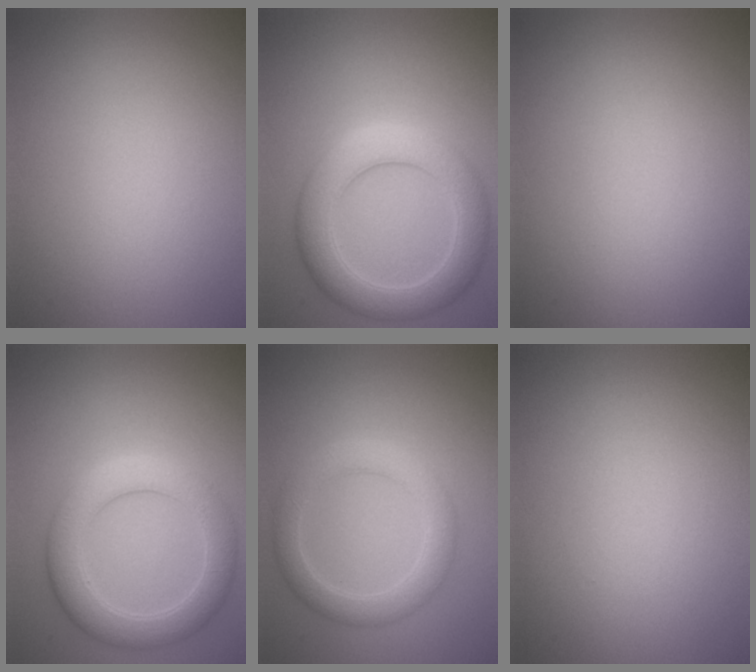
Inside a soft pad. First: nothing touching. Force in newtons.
{"total": 5.7, "press": 5.7, "slide": 0.1}
{"total": 0.0}
{"total": 5.0, "press": 5.0, "slide": 0.2}
{"total": 3.5, "press": 3.5, "slide": 0.2}
{"total": 0.0}